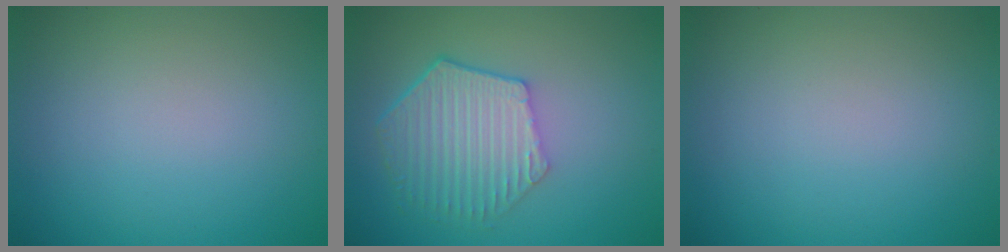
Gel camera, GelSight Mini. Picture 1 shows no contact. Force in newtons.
{"total": 6.0, "press": 4.6, "slide": 3.9}
{"total": 0.0}